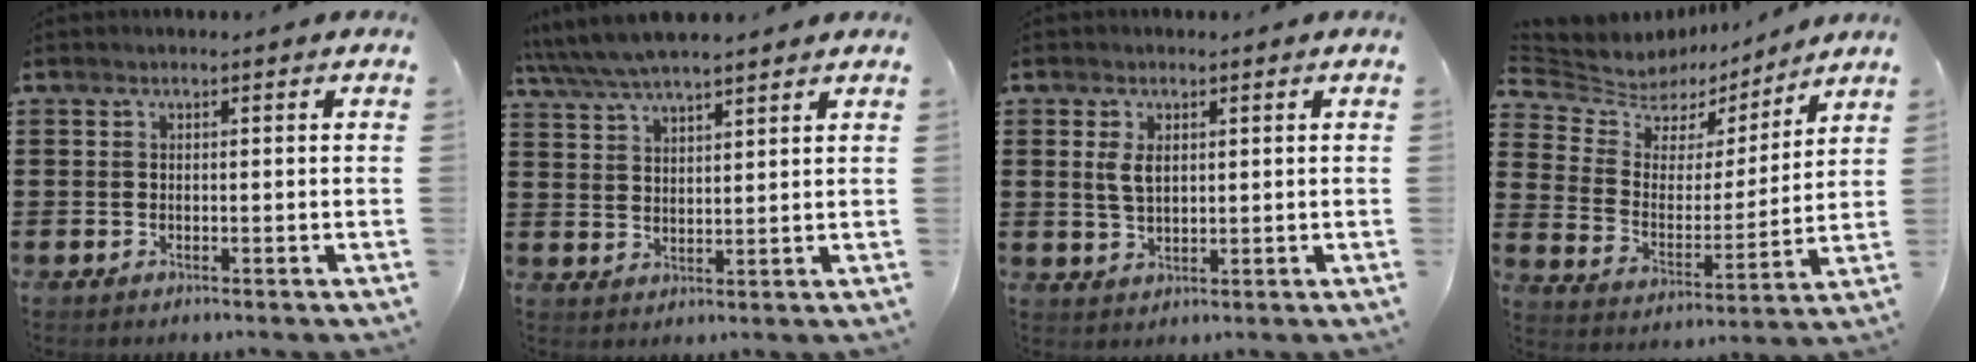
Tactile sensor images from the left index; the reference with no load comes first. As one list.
[{"total": 5.4, "force": [4.9, 0.8, 2.1], "torque": [-0.057, -0.016, 0.089]}, {"total": 3.3, "force": [1.0, 1.8, 2.6], "torque": [-0.065, 0.005, 0.016]}, {"total": 5.8, "force": [4.8, 3.1, 0.5], "torque": [-0.052, -0.035, 0.082]}]